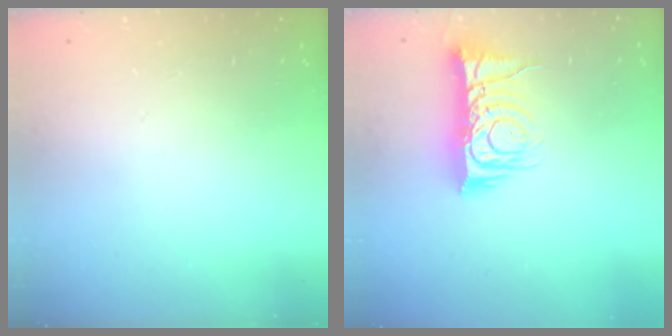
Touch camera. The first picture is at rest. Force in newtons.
{"total": 10.8, "press": 10.8, "slide": 0.7}